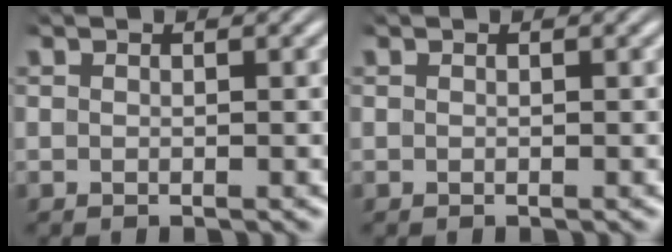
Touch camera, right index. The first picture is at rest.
{"total": 0.0}